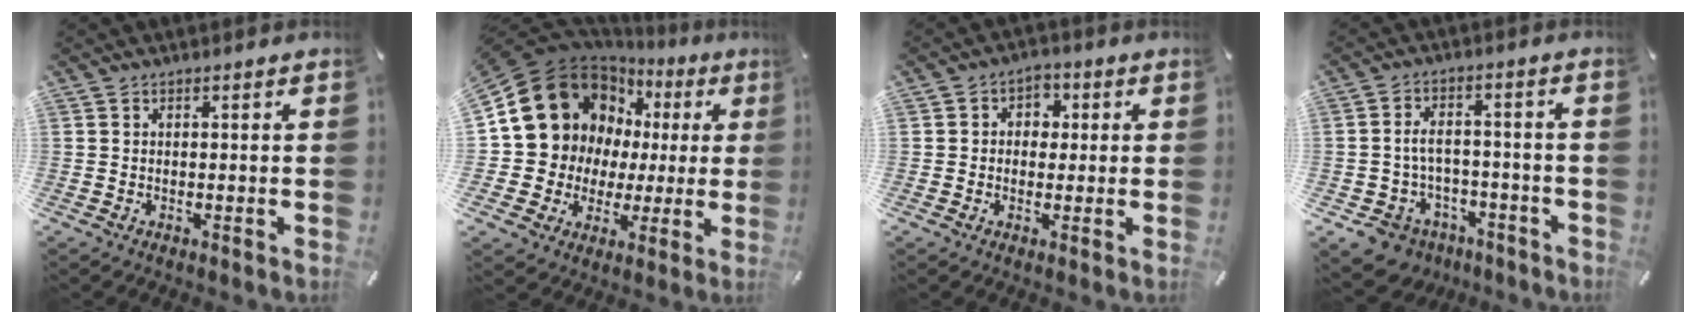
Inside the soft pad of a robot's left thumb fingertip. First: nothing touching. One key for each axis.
{"total": 17.1, "fx": 6.6, "fy": 14.4, "fz": 6.4, "tx": -0.112, "ty": -0.050, "tz": 0.144}
{"total": 4.3, "fx": -0.4, "fy": 3.9, "fz": 1.6, "tx": -0.021, "ty": 0.012, "tz": -0.012}
{"total": 7.9, "fx": -3.0, "fy": 6.6, "fz": 3.2, "tx": -0.078, "ty": 0.021, "tz": -0.051}